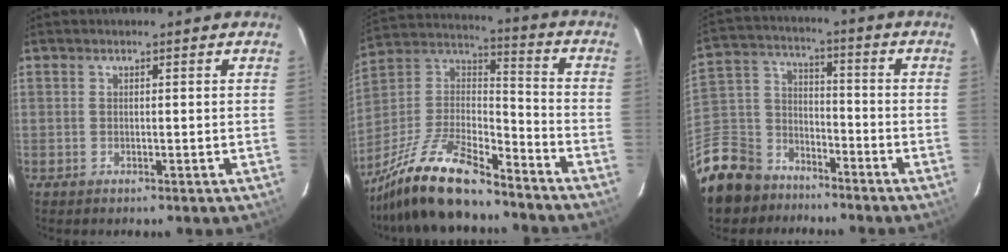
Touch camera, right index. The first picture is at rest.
{"total": 20.1, "force": [-15.6, 5.4, 11.5], "torque": [-0.246, -0.007, -0.281]}
{"total": 15.7, "force": [-10.7, 10.8, 4.0], "torque": [-0.132, 0.042, -0.179]}